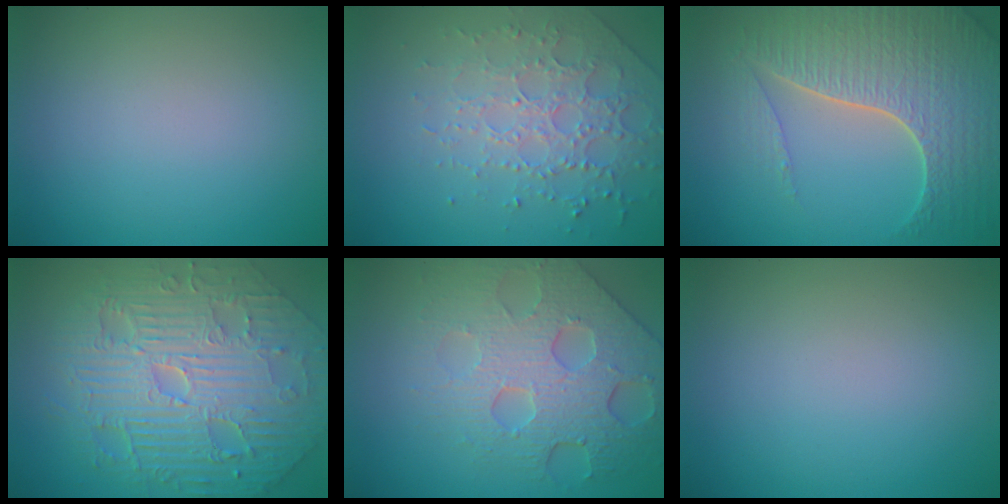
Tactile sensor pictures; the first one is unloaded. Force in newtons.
{"total": 3.0, "press": 2.8, "slide": 1.1}
{"total": 7.3, "press": 5.3, "slide": 5.0}
{"total": 11.5, "press": 7.5, "slide": 8.7}
{"total": 6.8, "press": 5.4, "slide": 4.2}
{"total": 0.0}